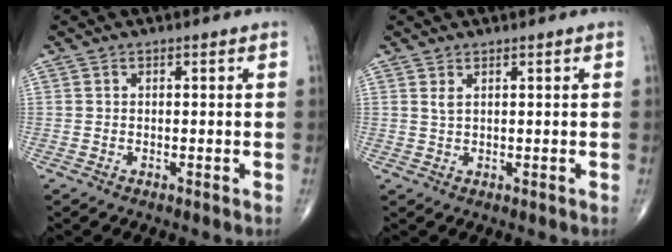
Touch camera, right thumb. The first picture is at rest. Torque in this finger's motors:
{"motor_torque": [-0.43, 0.33, 0.27, 0.20, 0.00]}